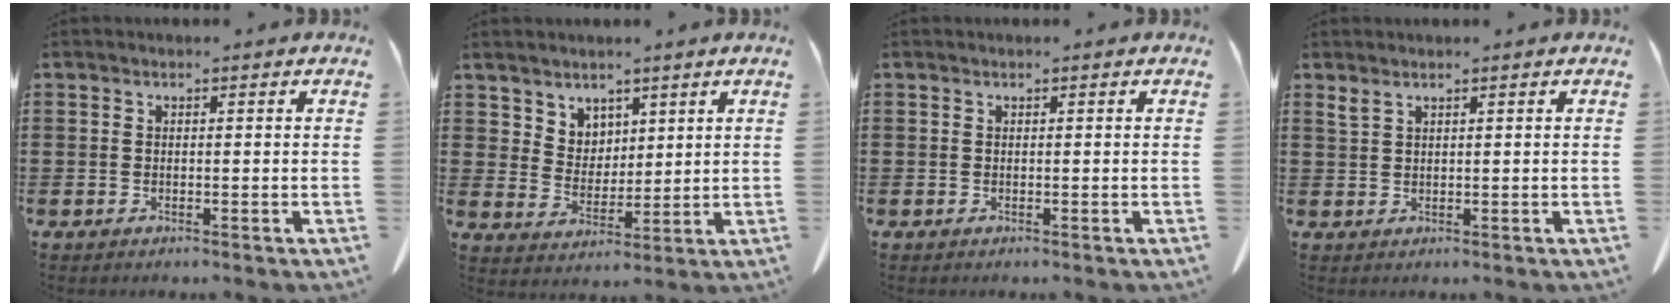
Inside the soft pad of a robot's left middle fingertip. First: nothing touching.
{"total": 5.0, "force": [3.9, 3.1, 0.2], "torque": [-0.023, -0.005, 0.074]}
{"total": 0.0}
{"total": 1.4, "force": [1.2, 0.2, 0.8], "torque": [-0.020, -0.001, 0.022]}